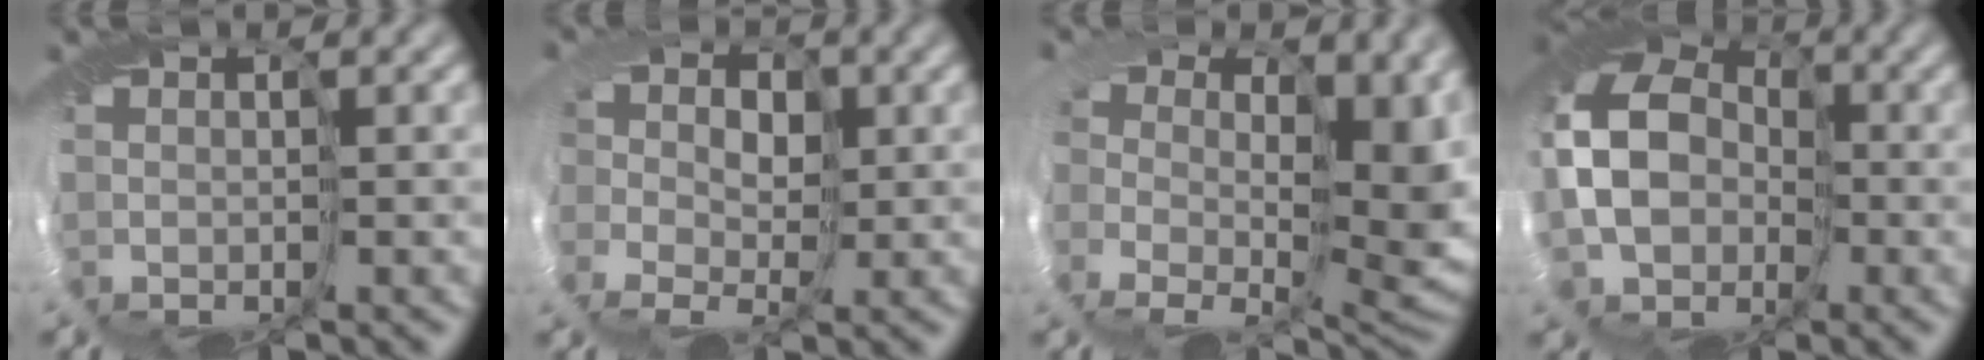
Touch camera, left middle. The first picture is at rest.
{"total": 3.4, "force": [-0.4, 2.9, 1.7], "torque": [-0.004, -0.006, -0.030]}
{"total": 9.4, "force": [0.8, 6.1, 7.1], "torque": [-0.102, -0.046, 0.020]}
{"total": 8.5, "force": [-2.1, 6.3, 5.3], "torque": [-0.116, -0.011, -0.063]}